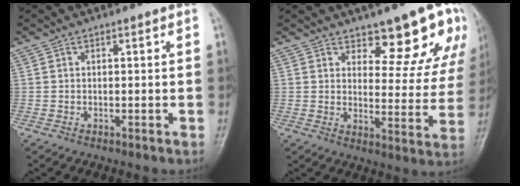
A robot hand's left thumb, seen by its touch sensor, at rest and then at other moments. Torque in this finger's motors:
{"motor_torque": [0.35, 0.65, 0.28, -0.15, 0.09]}